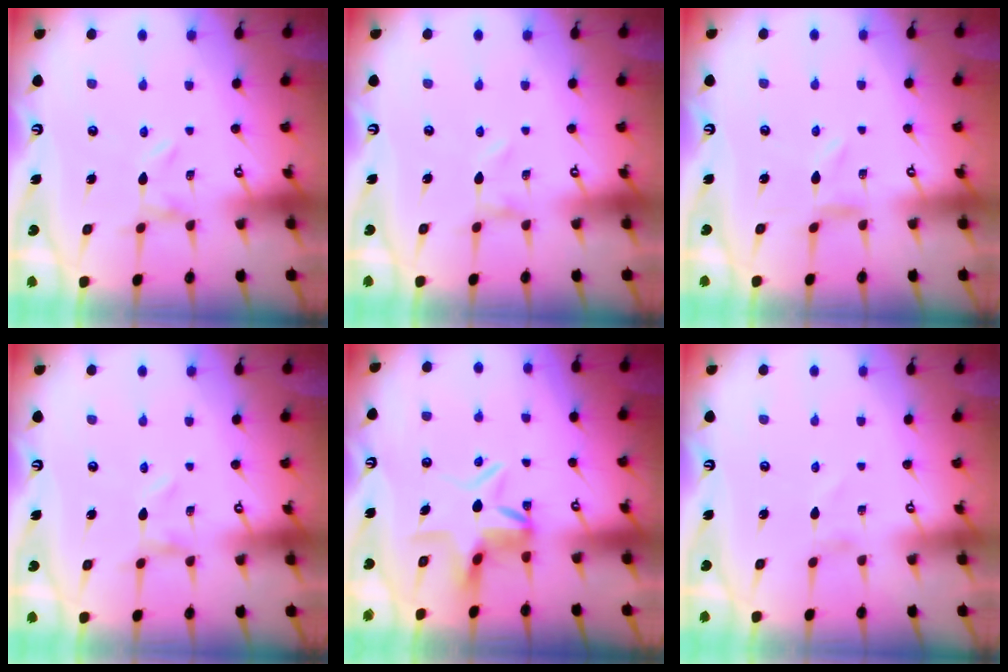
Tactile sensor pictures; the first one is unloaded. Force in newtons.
{"total": 0.0}
{"total": 0.5, "press": 0.5, "slide": 0.2}
{"total": 0.6, "press": 0.5, "slide": 0.1}
{"total": 7.0, "press": 6.9, "slide": 0.7}
{"total": 1.2, "press": 1.2, "slide": 0.1}